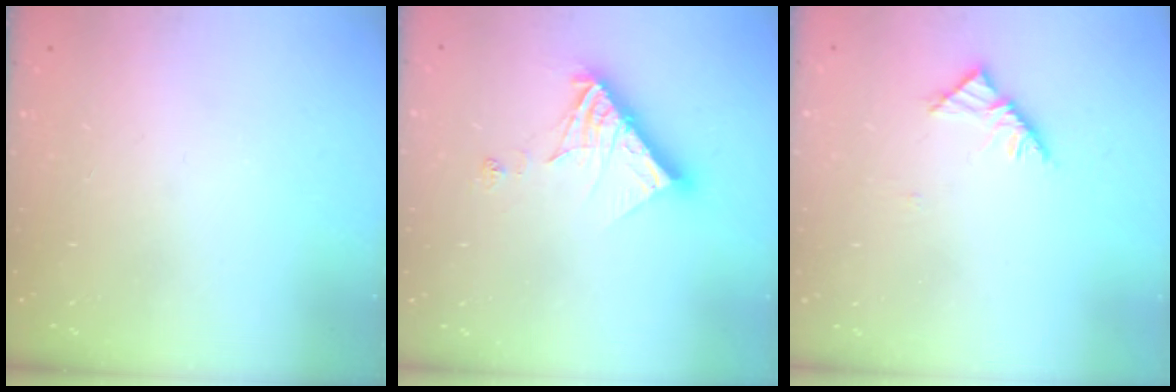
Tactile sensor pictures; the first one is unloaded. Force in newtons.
{"total": 12.6, "press": 12.6, "slide": 1.4}
{"total": 4.5, "press": 4.3, "slide": 1.0}